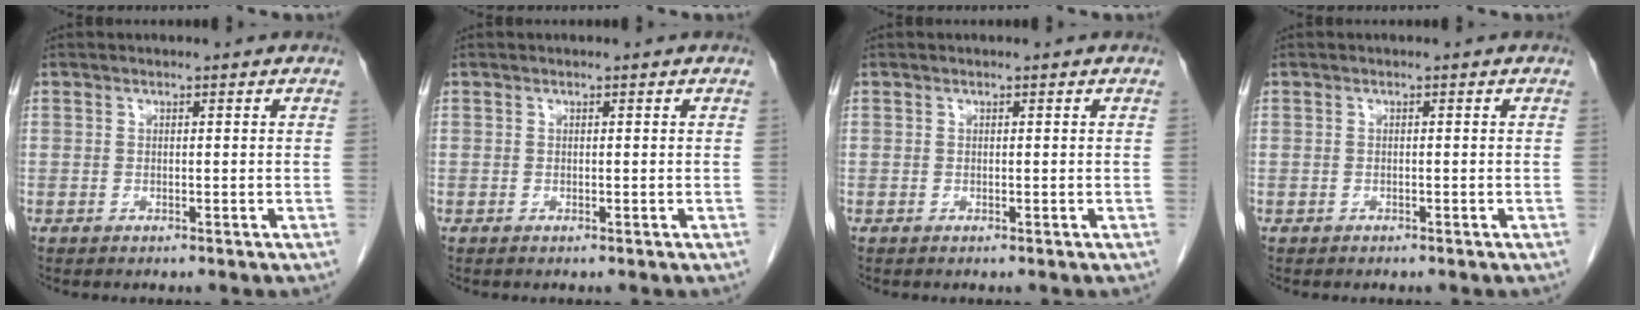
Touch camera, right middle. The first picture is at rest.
{"total": 0.0}
{"total": 0.0}
{"total": 0.0}